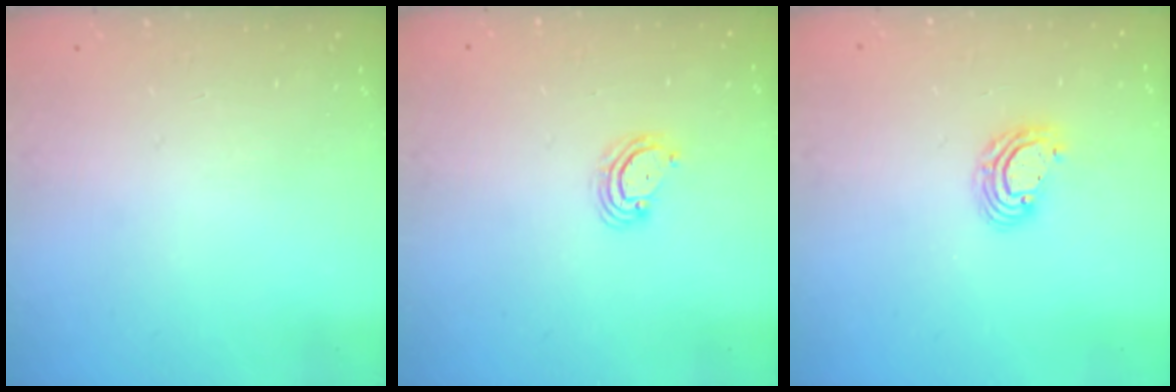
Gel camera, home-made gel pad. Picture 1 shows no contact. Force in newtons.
{"total": 5.5, "press": 5.5, "slide": 0.6}
{"total": 6.3, "press": 6.3, "slide": 0.8}